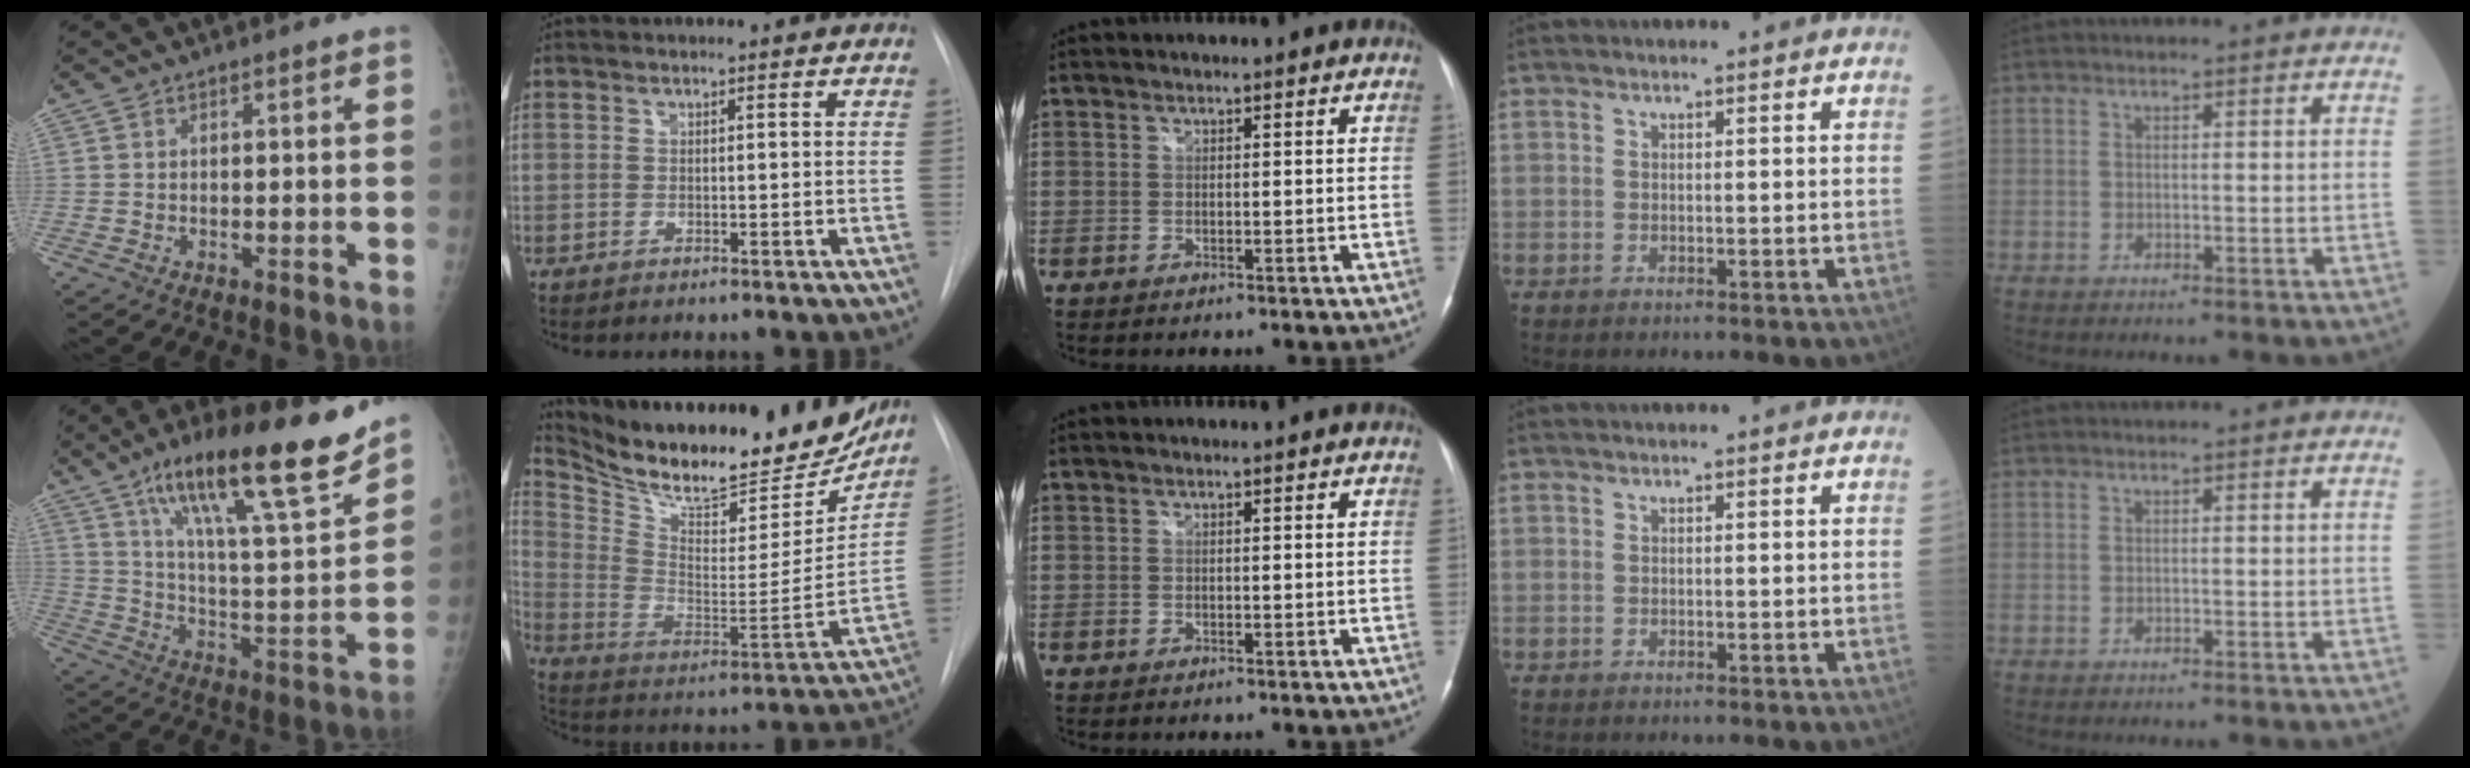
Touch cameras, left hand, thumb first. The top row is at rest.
{"thumb": {"total": 24.1, "force": [16.4, 4.2, 17.1], "torque": [-0.255, -0.065, 0.273]}, "index": {"total": 27.4, "force": [23.2, 7.4, 12.6], "torque": [-0.218, -0.045, 0.335]}}